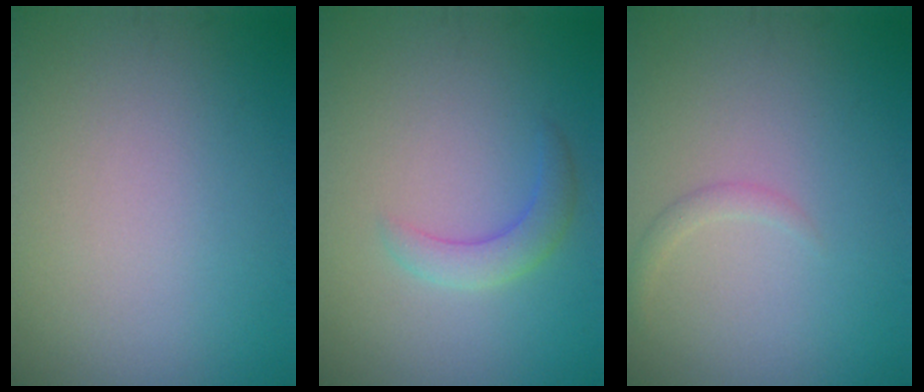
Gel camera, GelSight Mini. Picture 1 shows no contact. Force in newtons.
{"total": 2.4, "press": 2.4, "slide": 0.1}
{"total": 1.0, "press": 1.0, "slide": 0.0}